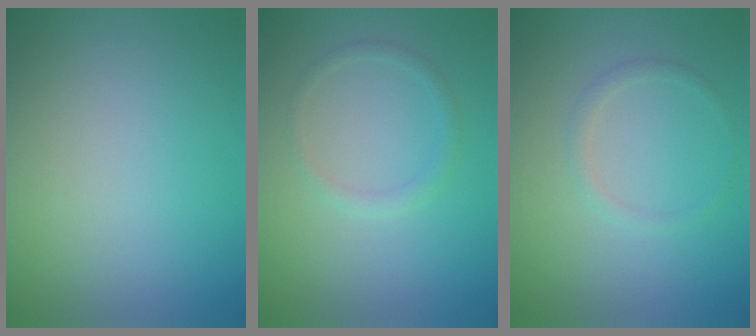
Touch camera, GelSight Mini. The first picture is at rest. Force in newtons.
{"total": 1.3, "press": 1.3, "slide": 0.2}
{"total": 1.0, "press": 1.0, "slide": 0.1}